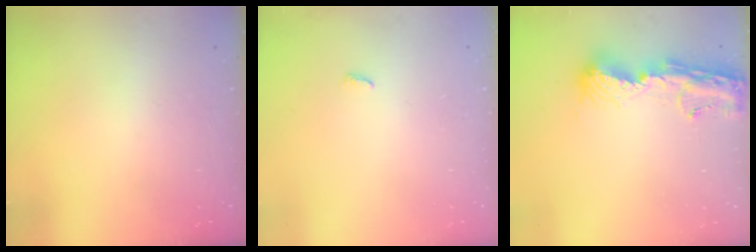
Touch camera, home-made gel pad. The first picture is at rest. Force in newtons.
{"total": 2.4, "press": 2.4, "slide": 0.2}
{"total": 12.9, "press": 12.9, "slide": 1.3}